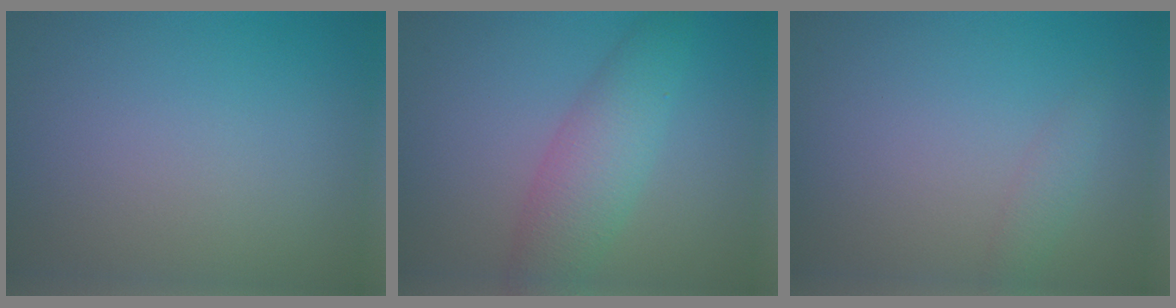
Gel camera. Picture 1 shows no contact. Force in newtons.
{"total": 4.7, "press": 4.7, "slide": 0.1}
{"total": 1.3, "press": 1.3, "slide": 0.0}